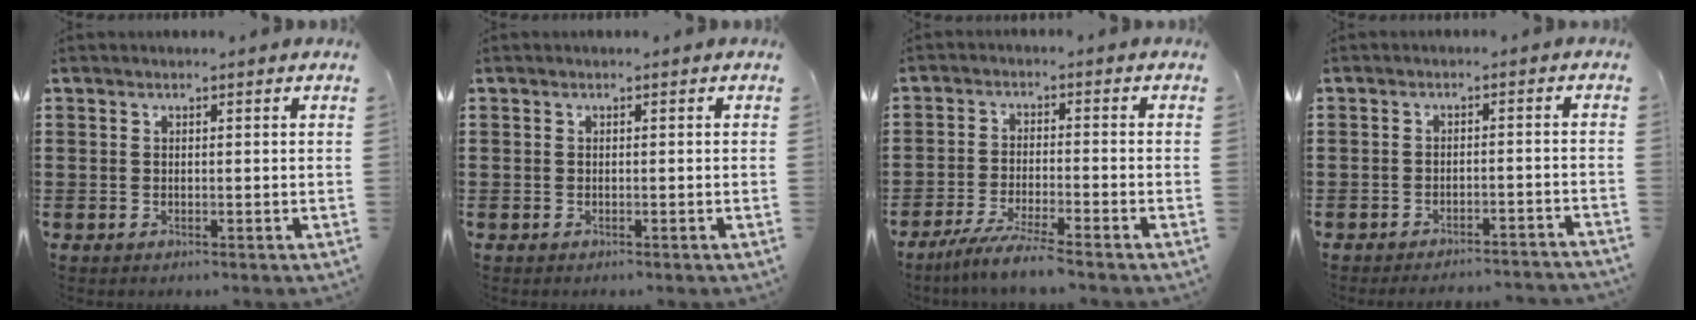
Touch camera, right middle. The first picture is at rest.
{"total": 0.0}
{"total": 4.9, "force": [-4.3, -0.4, 2.4], "torque": [-0.051, -0.016, -0.082]}
{"total": 2.7, "force": [-2.6, -0.2, 0.3], "torque": [-0.008, 0.001, -0.055]}